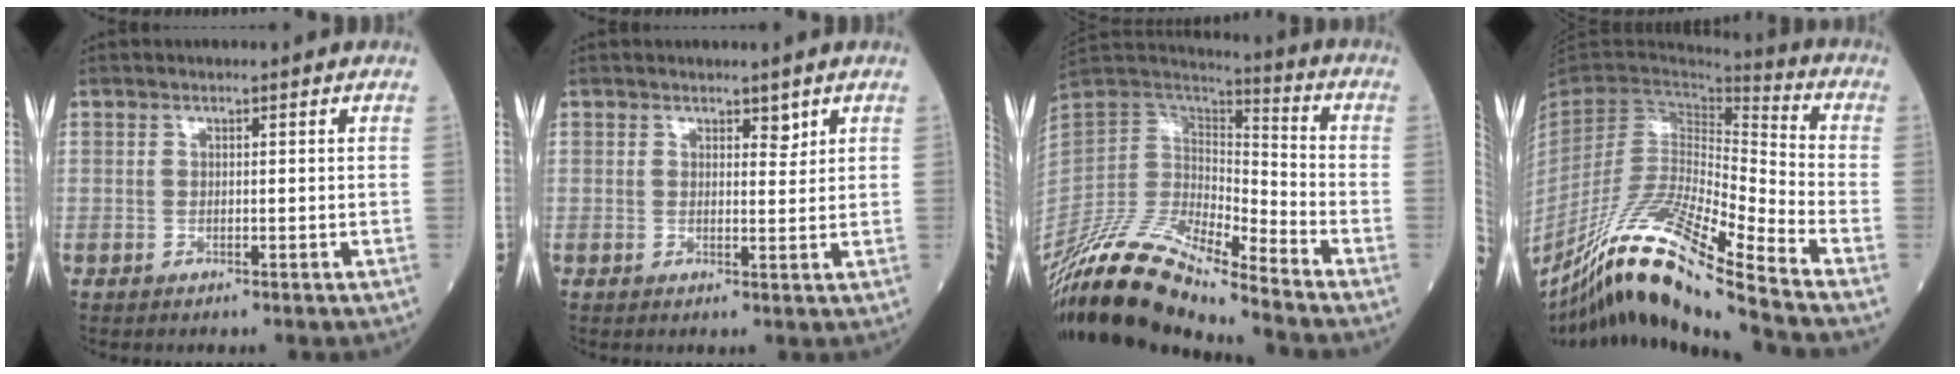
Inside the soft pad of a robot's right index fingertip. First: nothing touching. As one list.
[{"total": 1.6, "force": [1.2, 0.8, 0.8], "torque": [-0.006, -0.004, 0.016]}, {"total": 17.7, "force": [-15.0, 2.5, 8.9], "torque": [-0.175, 0.020, -0.283]}, {"total": 19.9, "force": [-15.1, -0.8, 13.1], "torque": [-0.267, -0.028, -0.281]}]